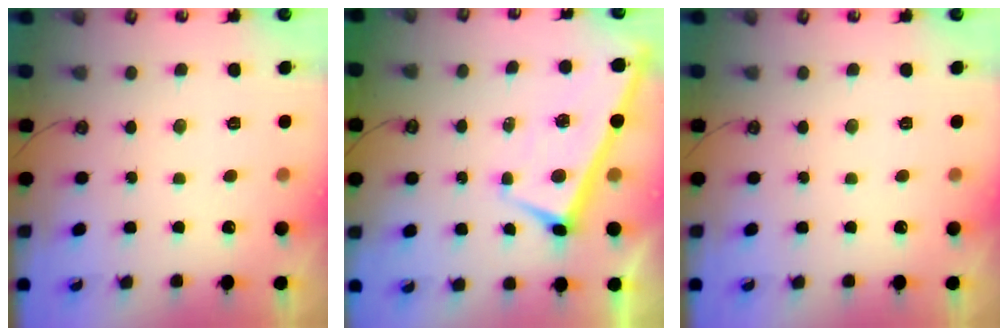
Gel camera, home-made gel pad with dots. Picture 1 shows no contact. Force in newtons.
{"total": 2.2, "press": 2.2, "slide": 0.3}
{"total": 0.0}